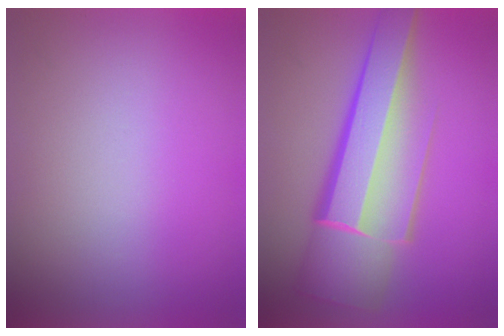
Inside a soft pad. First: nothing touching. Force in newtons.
{"total": 8.3}